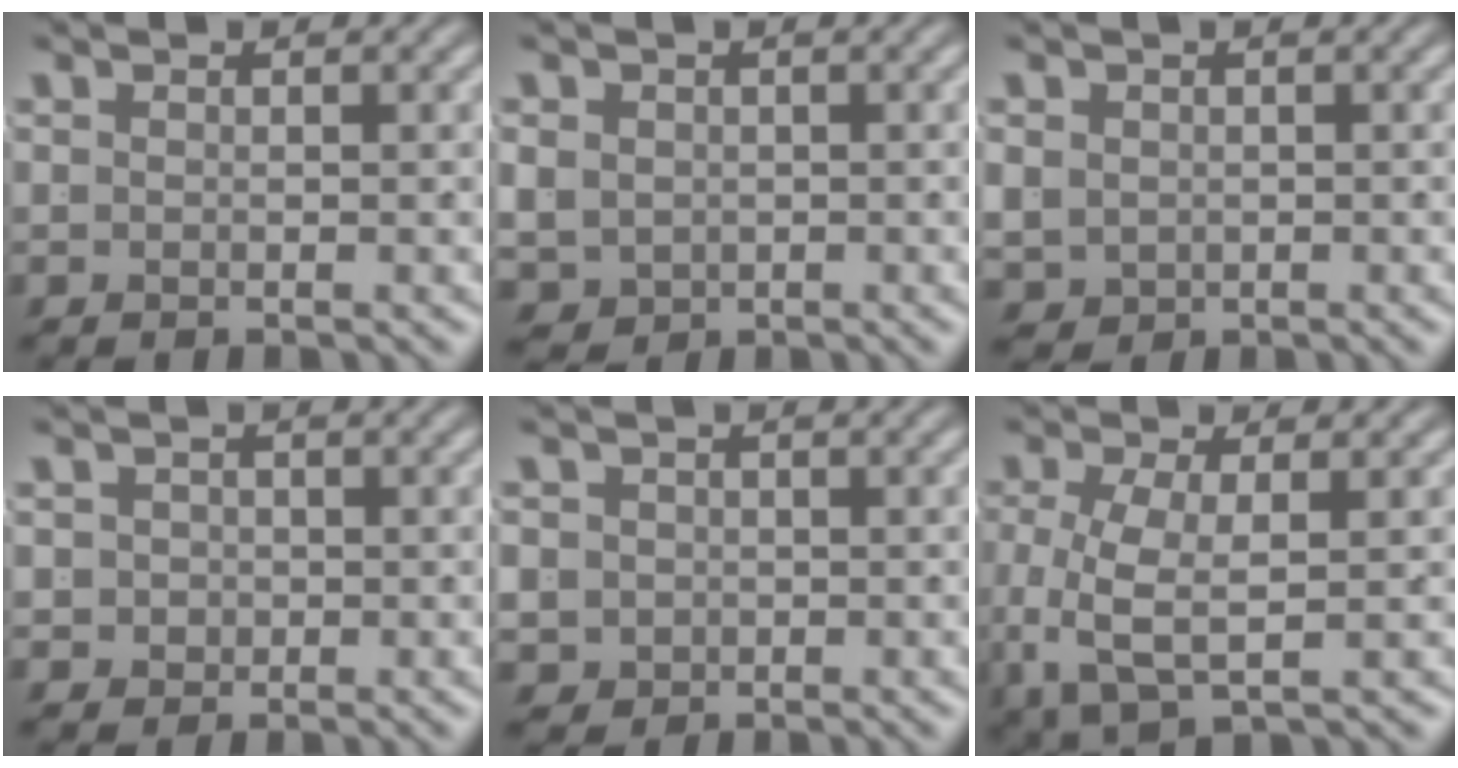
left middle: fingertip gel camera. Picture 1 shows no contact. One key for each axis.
{"total": 5.7, "fx": -1.3, "fy": 5.1, "fz": 2.3, "tx": -0.068, "ty": -0.039, "tz": -0.004}
{"total": 3.9, "fx": -0.7, "fy": 3.5, "fz": 1.5, "tx": -0.055, "ty": -0.035, "tz": 0.007}
{"total": 3.5, "fx": -0.6, "fy": 3.3, "fz": 1.0, "tx": -0.034, "ty": -0.016, "tz": -0.007}
{"total": 4.7, "fx": -1.1, "fy": 4.3, "fz": 1.6, "tx": -0.052, "ty": -0.029, "tz": -0.008}
{"total": 5.4, "fx": -0.7, "fy": 3.0, "fz": 4.5, "tx": -0.115, "ty": -0.028, "tz": 0.006}